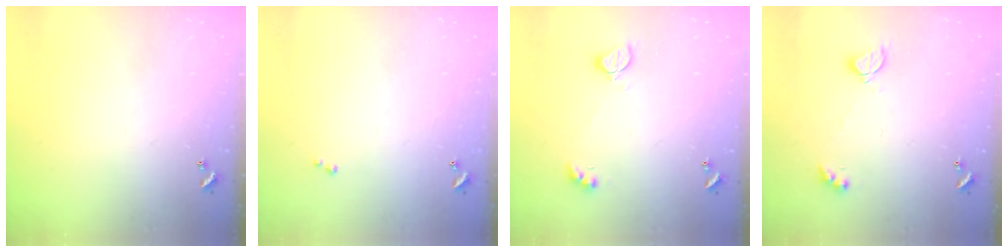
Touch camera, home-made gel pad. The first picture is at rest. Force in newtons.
{"total": 0.0}
{"total": 2.8, "press": 2.7, "slide": 0.6}
{"total": 2.2, "press": 2.2, "slide": 0.2}